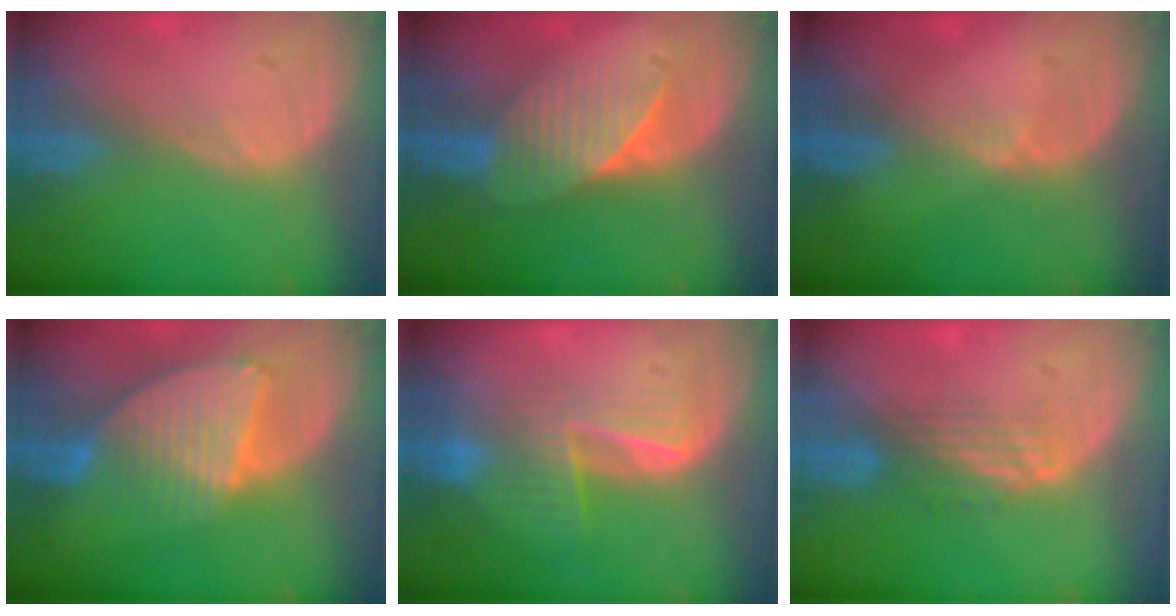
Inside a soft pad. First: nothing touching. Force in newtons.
{"total": 6.8, "press": 6.5, "slide": 2.2}
{"total": 1.4, "press": 0.9, "slide": 1.1}
{"total": 8.6, "press": 7.5, "slide": 4.2}
{"total": 6.8, "press": 6.4, "slide": 2.3}
{"total": 3.4, "press": 2.9, "slide": 1.8}